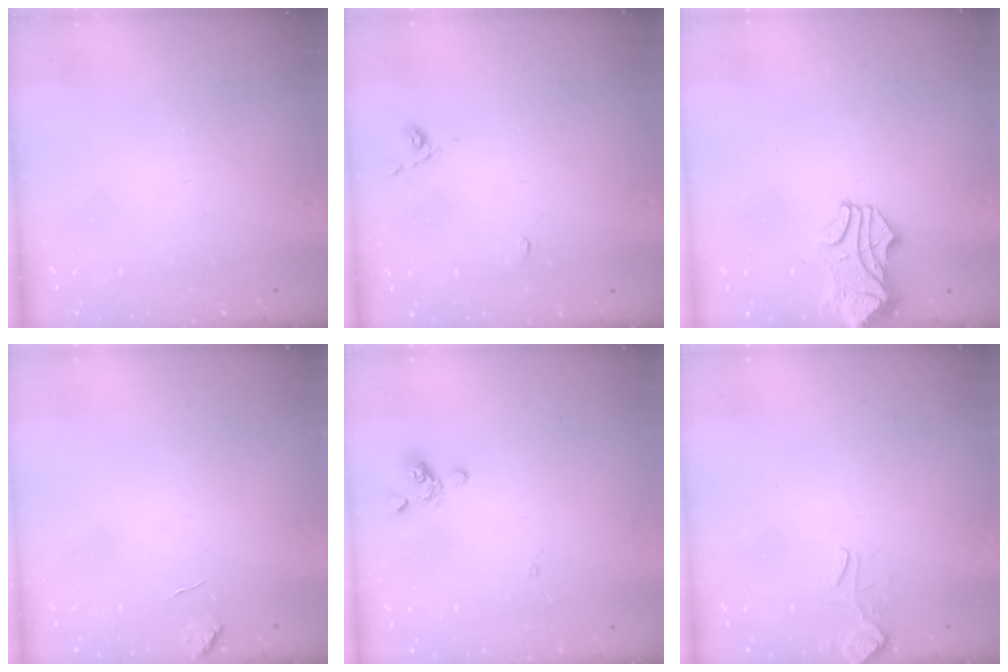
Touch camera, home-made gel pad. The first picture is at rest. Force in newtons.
{"total": 2.6, "press": 2.6, "slide": 0.3}
{"total": 1.6, "press": 1.4, "slide": 0.8}
{"total": 0.8, "press": 0.4, "slide": 0.7}
{"total": 0.8, "press": 0.5, "slide": 0.6}
{"total": 4.1, "press": 4.0, "slide": 0.6}